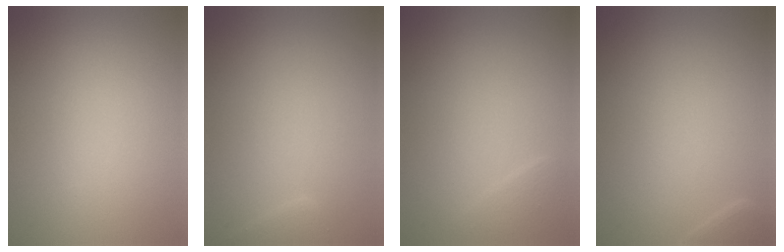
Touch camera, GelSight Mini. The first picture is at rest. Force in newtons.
{"total": 0.9, "press": 0.9, "slide": 0.0}
{"total": 1.3, "press": 1.3, "slide": 0.1}
{"total": 1.2, "press": 1.2, "slide": 0.1}